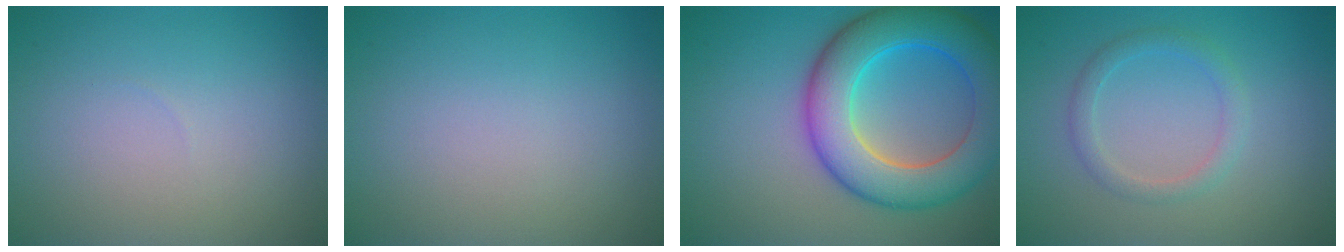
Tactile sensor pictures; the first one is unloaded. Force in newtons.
{"total": 0.0}
{"total": 9.8, "press": 9.8, "slide": 0.5}
{"total": 1.9, "press": 1.9, "slide": 0.1}